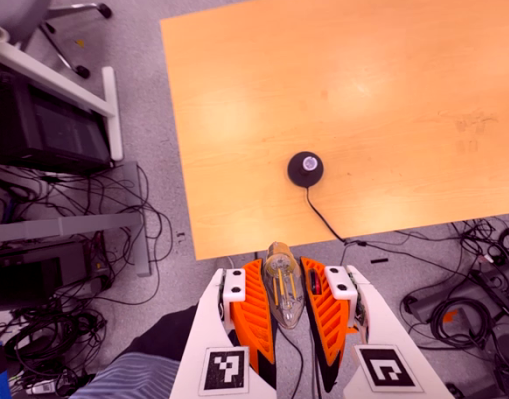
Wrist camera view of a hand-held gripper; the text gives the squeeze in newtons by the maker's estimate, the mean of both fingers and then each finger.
{"total": 20.6, "left": 23.4, "right": 17.9}